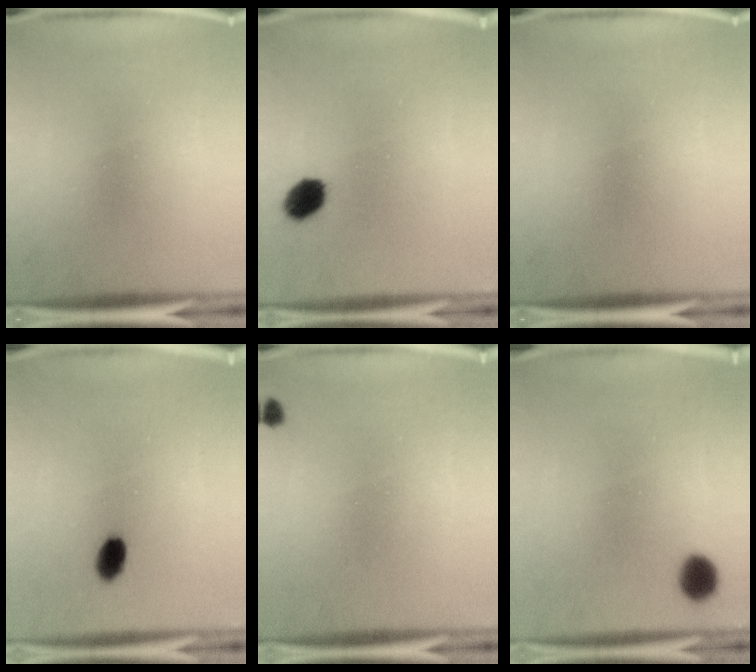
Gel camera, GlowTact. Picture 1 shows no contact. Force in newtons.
{"total": 5.3}
{"total": 0.0}
{"total": 3.9}
{"total": 1.0}
{"total": 6.0}